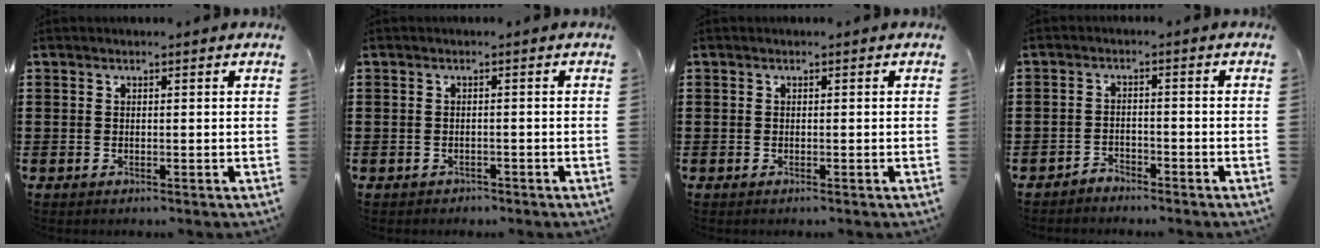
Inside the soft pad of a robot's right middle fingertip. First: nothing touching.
{"total": 0.9, "force": [-0.9, 0.3, -0.1], "torque": [-0.003, 0.000, -0.020]}
{"total": 0.0}
{"total": 2.5, "force": [-2.5, 0.4, -0.2], "torque": [-0.007, 0.000, -0.053]}